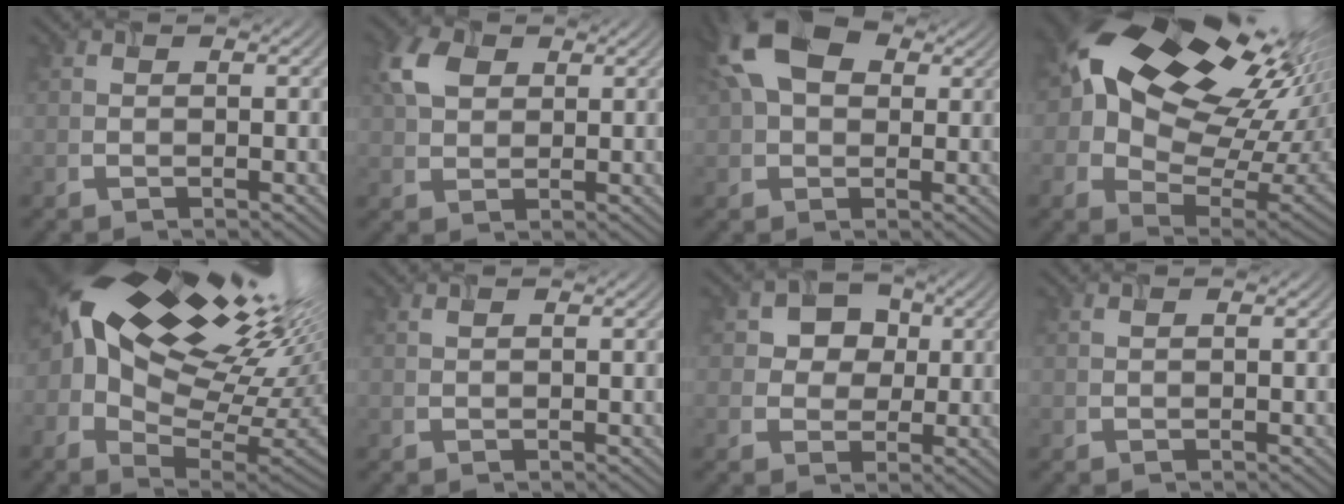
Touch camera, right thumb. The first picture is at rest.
{"total": 5.1, "force": [2.1, 3.4, 3.2], "torque": [-0.079, 0.012, 0.039]}
{"total": 11.4, "force": [3.8, 7.2, 8.0], "torque": [-0.180, 0.028, 0.059]}
{"total": 18.1, "force": [7.7, 11.1, 12.1], "torque": [-0.230, 0.009, 0.143]}
{"total": 20.5, "force": [9.2, 10.1, 15.3], "torque": [-0.258, 0.030, 0.156]}
{"total": 1.0, "force": [0.7, 0.0, 0.6], "torque": [-0.017, 0.004, 0.012]}
{"total": 6.2, "force": [2.1, 5.2, 2.7], "torque": [-0.064, 0.002, 0.030]}
{"total": 0.7, "force": [0.5, 0.0, 0.4], "torque": [-0.014, 0.004, 0.007]}